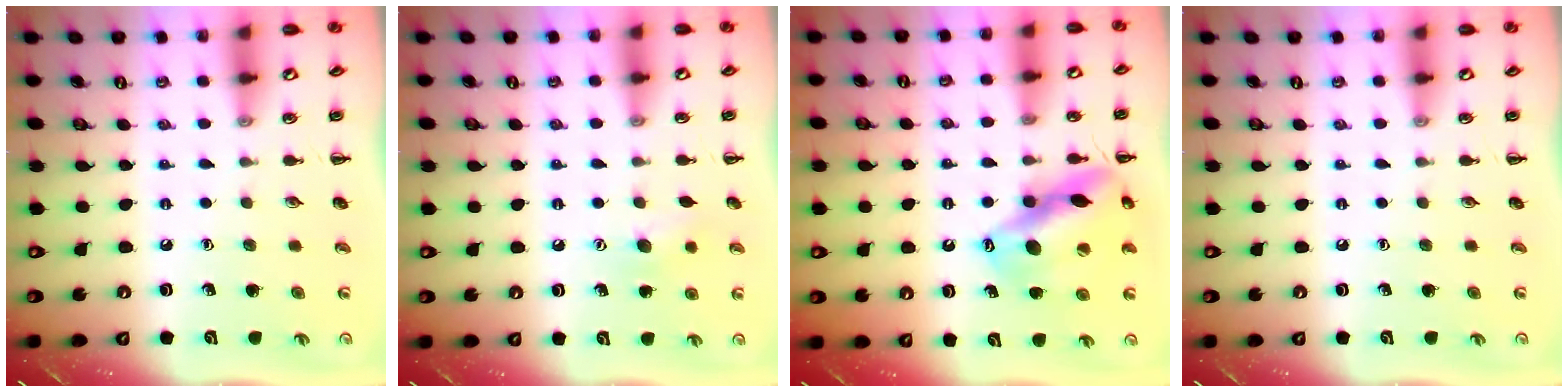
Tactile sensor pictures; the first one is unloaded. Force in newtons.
{"total": 8.9, "press": 8.8, "slide": 1.5}
{"total": 16.6, "press": 16.3, "slide": 3.0}
{"total": 0.0}